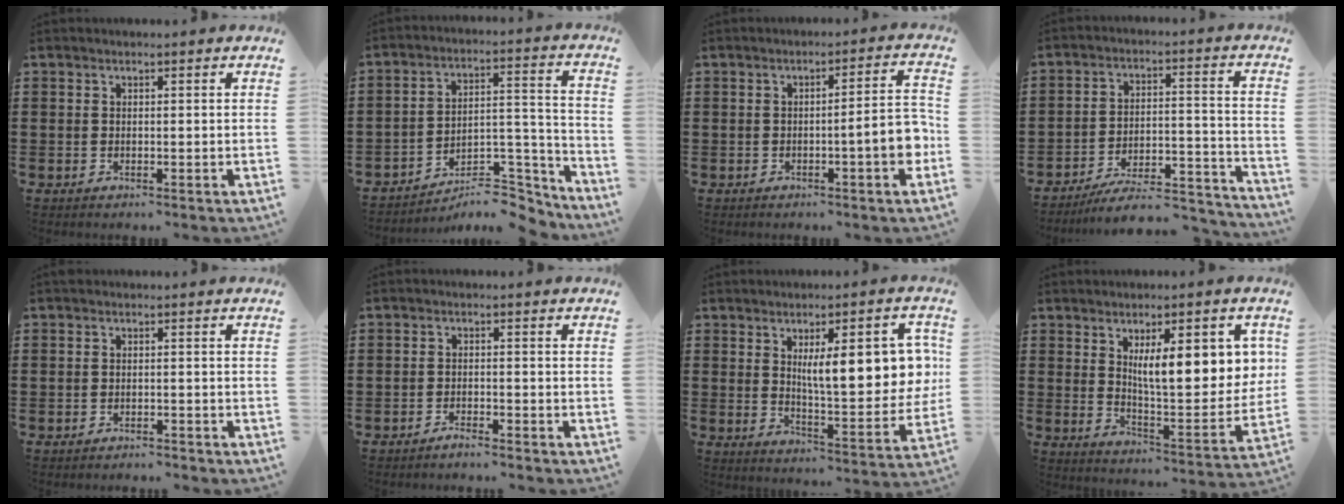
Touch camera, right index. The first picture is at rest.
{"total": 8.0, "force": [-6.9, 2.4, 3.3], "torque": [-0.044, 0.021, -0.131]}
{"total": 6.7, "force": [-1.6, 0.7, 6.4], "torque": [-0.090, -0.008, -0.030]}
{"total": 7.9, "force": [-7.0, 1.3, 3.3], "torque": [-0.047, 0.010, -0.135]}
{"total": 1.1, "force": [-1.1, 0.2, 0.0], "torque": [-0.005, 0.003, -0.025]}
{"total": 1.6, "force": [-1.6, 0.0, 0.4], "torque": [-0.009, 0.002, -0.031]}
{"total": 12.1, "force": [2.9, 3.8, 11.1], "torque": [-0.168, -0.002, 0.042]}
{"total": 10.6, "force": [3.8, 3.3, 9.4], "torque": [-0.152, -0.008, 0.058]}